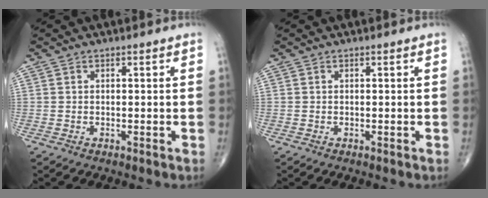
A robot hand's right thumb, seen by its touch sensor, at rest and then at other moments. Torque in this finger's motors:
{"motor_torque": [0.00, 0.00, 0.00, 0.00, 0.07]}